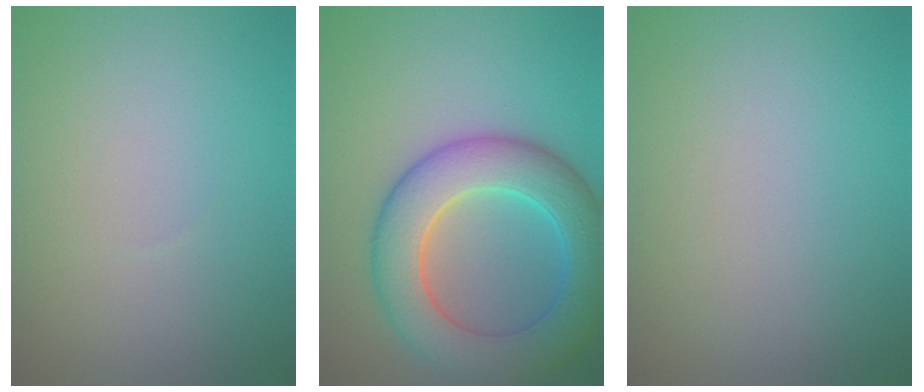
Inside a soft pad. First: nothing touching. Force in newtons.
{"total": 8.6, "press": 8.6, "slide": 0.2}
{"total": 0.0}